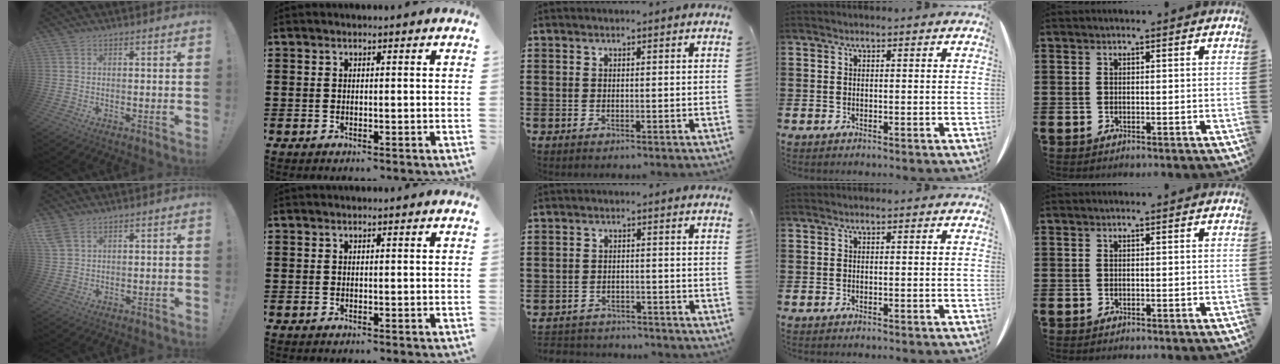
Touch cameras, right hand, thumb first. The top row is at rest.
{"thumb": {"total": 4.3, "force": [2.6, 2.3, 2.5], "torque": [-0.046, -0.007, 0.055]}, "middle": {"total": 2.5, "force": [-2.4, 0.5, -0.3], "torque": [-0.001, 0.000, -0.055]}}